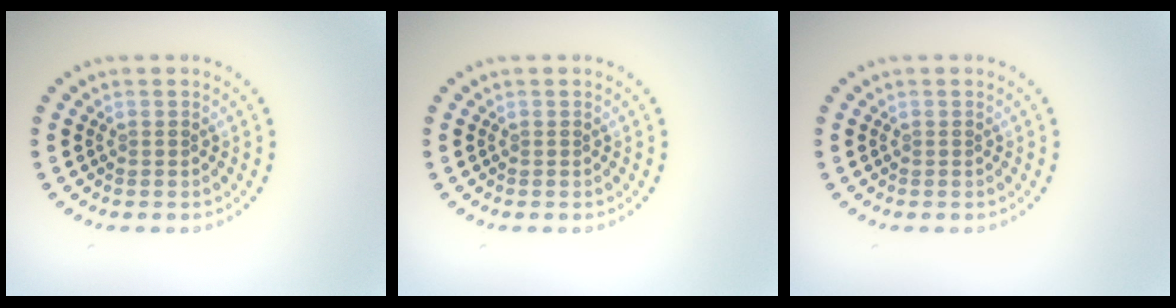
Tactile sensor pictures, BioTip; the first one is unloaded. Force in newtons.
{"total": 0.0}
{"total": 0.0}